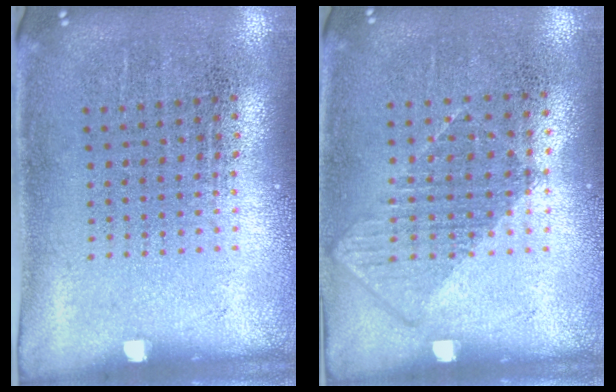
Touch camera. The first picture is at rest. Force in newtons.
{"total": 0.8, "press": 0.7, "slide": 0.4}